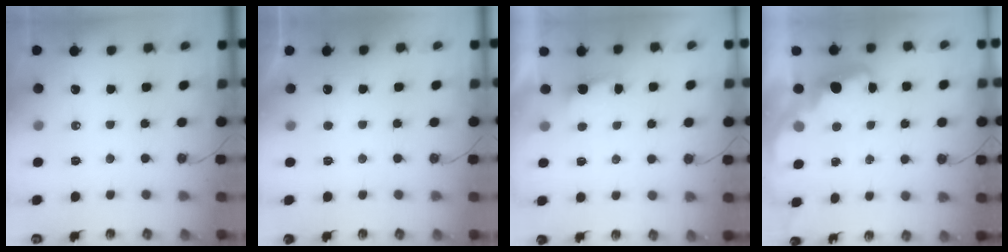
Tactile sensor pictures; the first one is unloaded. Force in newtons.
{"total": 0.0}
{"total": 1.2, "press": 0.9, "slide": 0.8}
{"total": 2.1, "press": 2.0, "slide": 0.6}